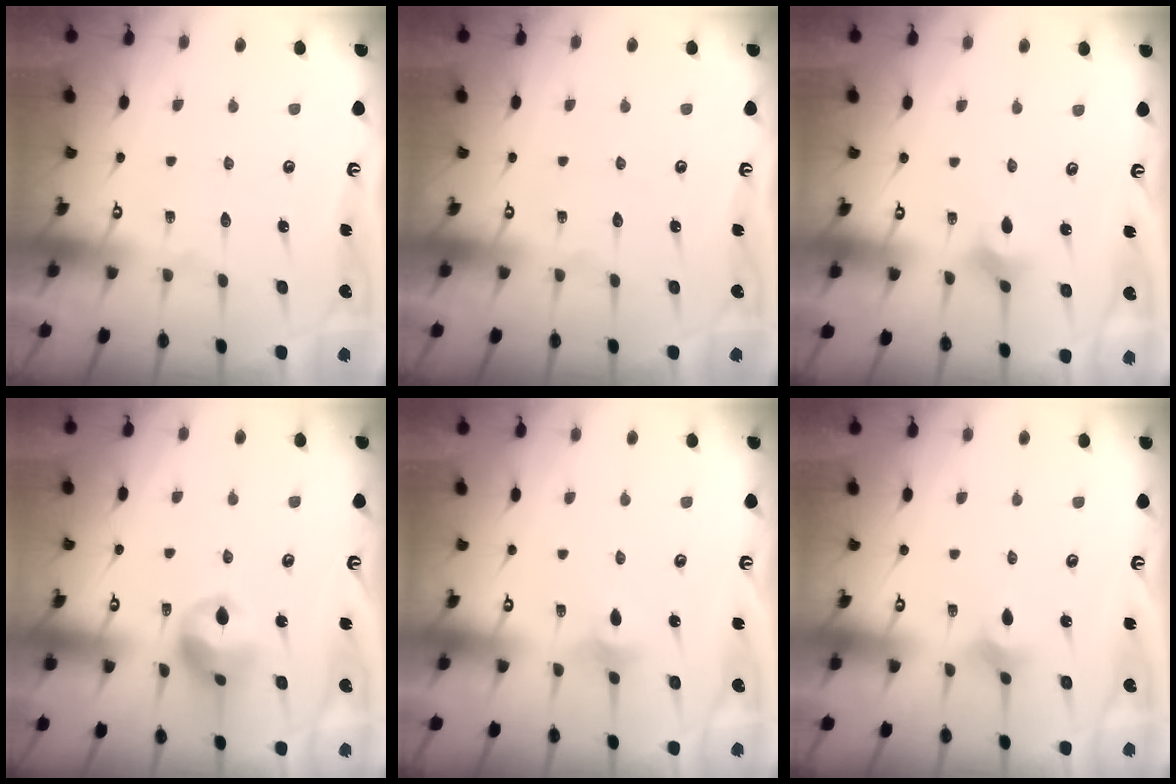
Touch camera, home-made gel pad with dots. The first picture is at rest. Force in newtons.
{"total": 0.0}
{"total": 3.9, "press": 3.9, "slide": 0.7}
{"total": 10.3, "press": 10.2, "slide": 0.8}
{"total": 3.1, "press": 3.1, "slide": 0.6}
{"total": 2.4, "press": 2.4, "slide": 0.5}